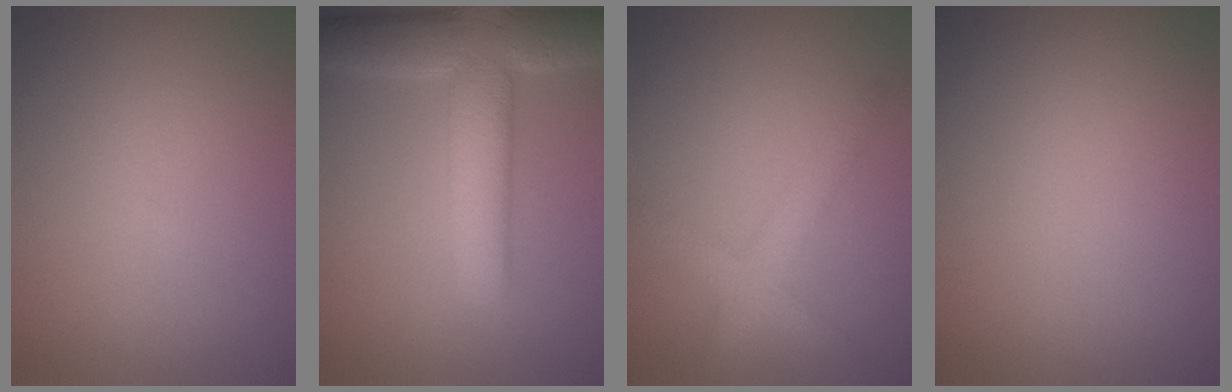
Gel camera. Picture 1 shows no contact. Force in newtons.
{"total": 8.7, "press": 8.7, "slide": 0.7}
{"total": 2.9, "press": 2.9, "slide": 0.1}
{"total": 0.0}